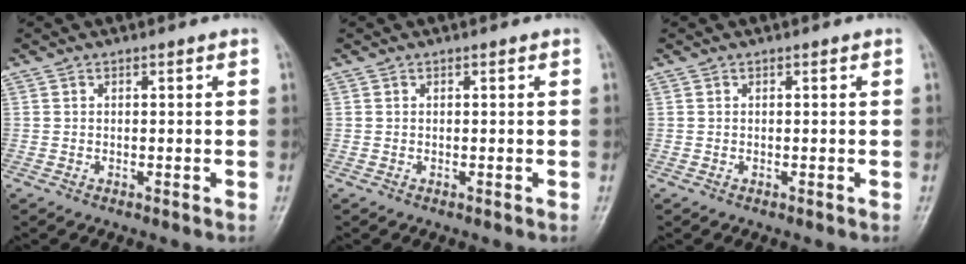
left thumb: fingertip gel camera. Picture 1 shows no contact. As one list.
[{"total": 0.0}, {"total": 0.0}]